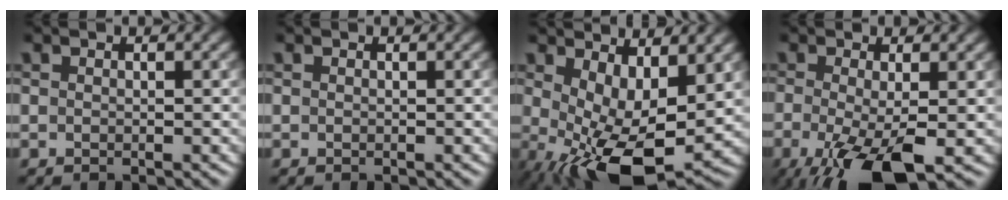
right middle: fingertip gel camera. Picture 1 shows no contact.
{"total": 0.0}
{"total": 9.7, "force": [-1.2, 4.5, 8.5], "torque": [-0.151, -0.019, -0.007]}
{"total": 8.6, "force": [-3.7, 3.0, 7.1], "torque": [-0.144, -0.017, -0.063]}